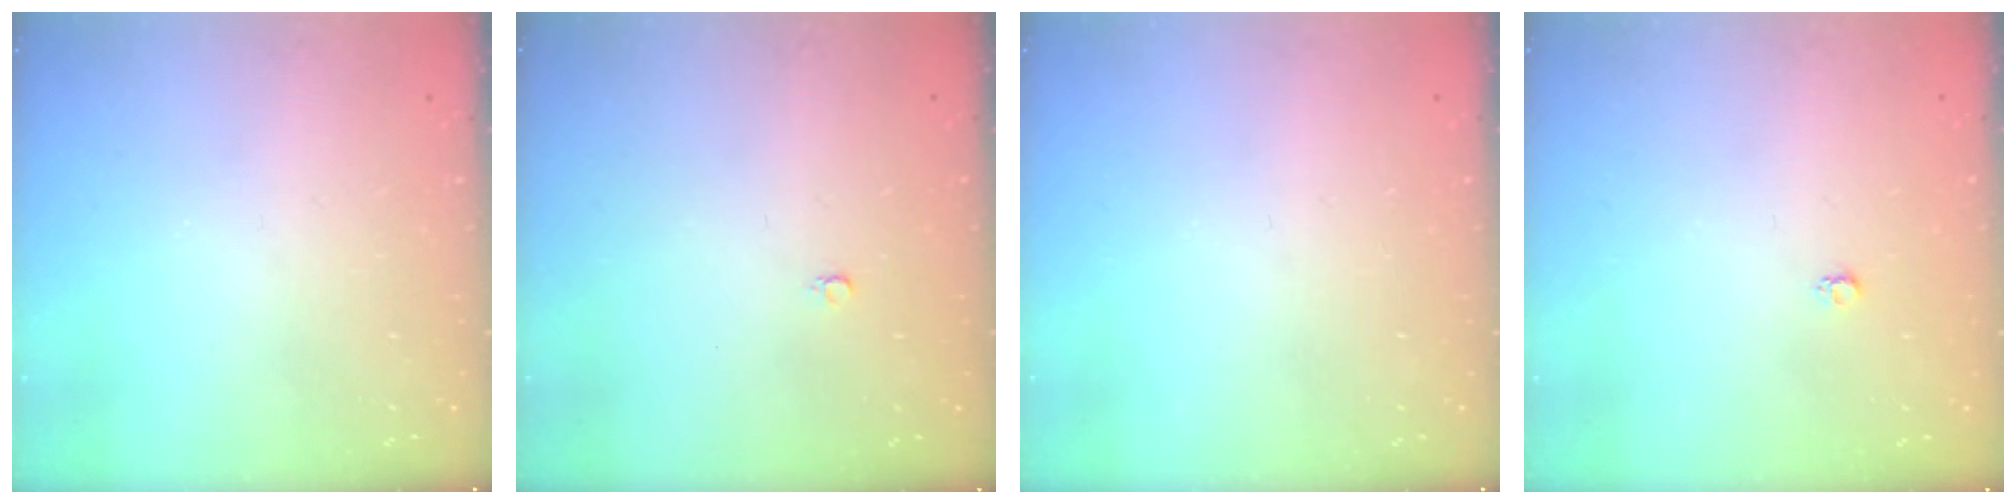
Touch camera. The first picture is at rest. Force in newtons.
{"total": 2.4, "press": 2.4, "slide": 0.2}
{"total": 0.0}
{"total": 2.6, "press": 2.6, "slide": 0.4}